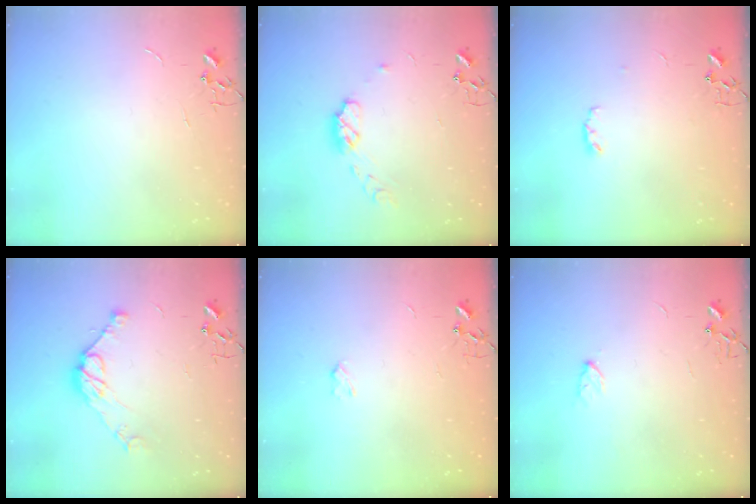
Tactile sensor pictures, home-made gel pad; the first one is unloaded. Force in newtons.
{"total": 7.5, "press": 7.5, "slide": 0.5}
{"total": 3.8, "press": 3.8, "slide": 0.6}
{"total": 11.3, "press": 11.2, "slide": 0.8}
{"total": 2.4, "press": 2.4, "slide": 0.4}
{"total": 3.5, "press": 3.4, "slide": 0.6}